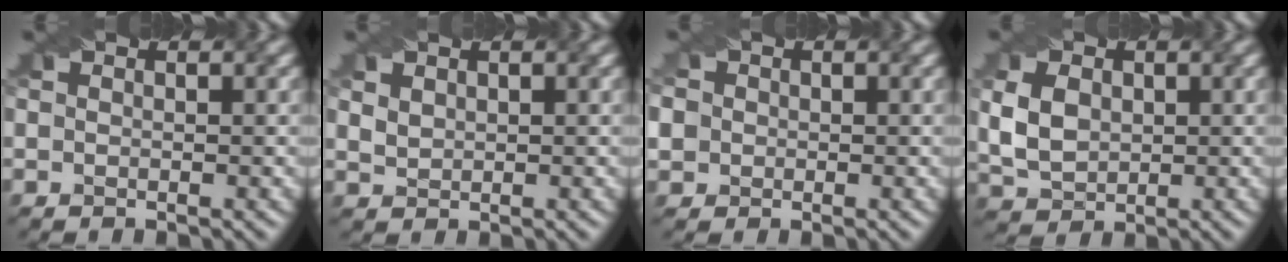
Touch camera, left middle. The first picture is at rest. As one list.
[{"total": 2.3, "force": [1.5, 1.4, 0.9], "torque": [-0.036, 0.006, 0.040]}, {"total": 5.5, "force": [1.3, 5.0, 2.0], "torque": [-0.052, 0.034, 0.006]}, {"total": 3.9, "force": [0.4, 3.1, 2.4], "torque": [-0.065, 0.001, 0.015]}]